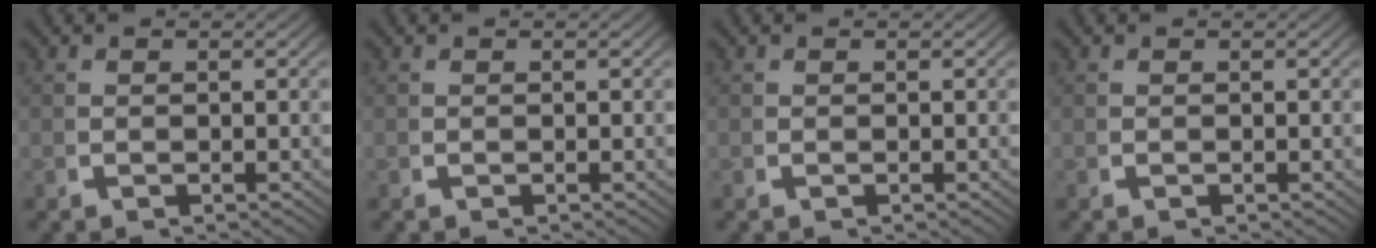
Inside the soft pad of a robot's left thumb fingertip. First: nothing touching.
{"total": 0.0}
{"total": 0.0}
{"total": 0.0}